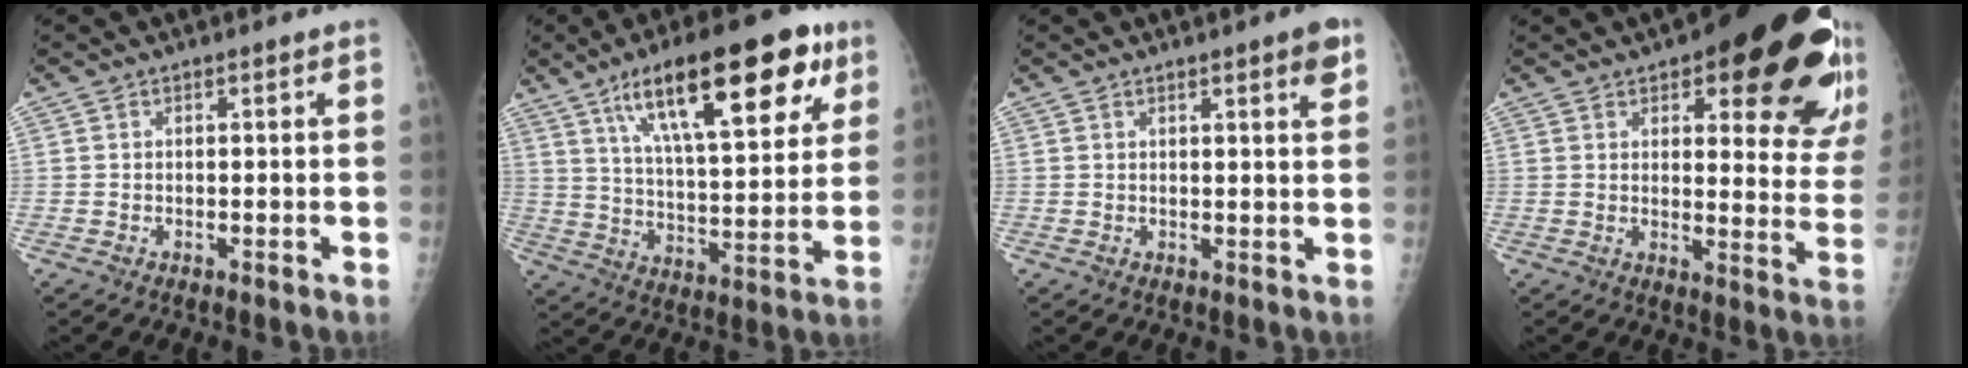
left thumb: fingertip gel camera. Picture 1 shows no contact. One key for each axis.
{"total": 23.9, "fx": 12.4, "fy": 8.1, "fz": 18.7, "tx": -0.259, "ty": -0.021, "tz": 0.197}
{"total": 3.6, "fx": 2.0, "fy": 0.5, "fz": 2.9, "tx": -0.032, "ty": -0.010, "tz": 0.024}
{"total": 24.5, "fx": 13.1, "fy": 8.3, "fz": 19.0, "tx": -0.182, "ty": -0.050, "tz": 0.158}